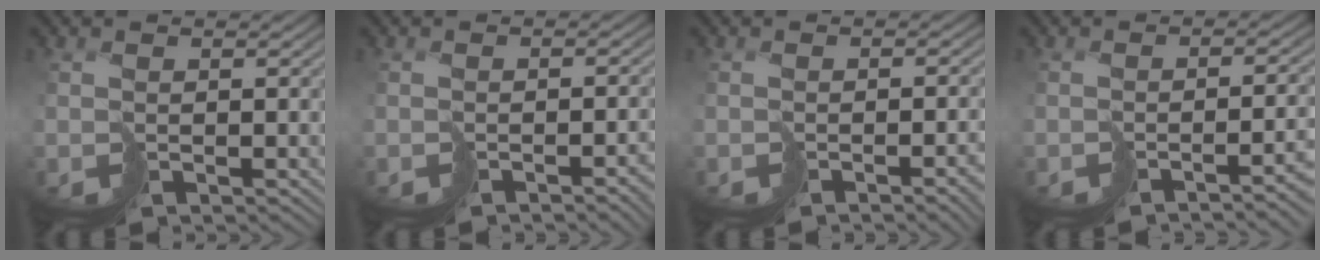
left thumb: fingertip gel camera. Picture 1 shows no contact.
{"total": 3.4, "force": [-2.6, 1.0, 1.9], "torque": [-0.015, -0.002, -0.039]}
{"total": 3.6, "force": [-2.5, 1.0, 2.4], "torque": [-0.023, -0.003, -0.035]}
{"total": 5.0, "force": [-3.5, 0.4, 3.5], "torque": [-0.034, -0.007, -0.049]}